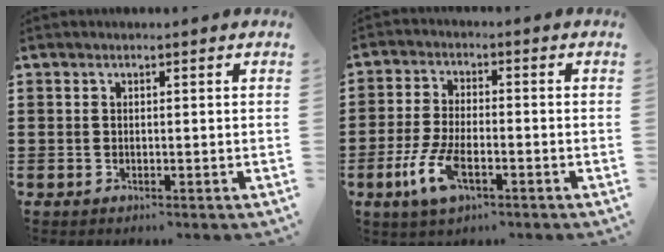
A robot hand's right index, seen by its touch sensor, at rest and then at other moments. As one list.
[{"total": 7.1, "force": [-3.0, 2.7, 5.8], "torque": [-0.140, -0.014, -0.061]}]